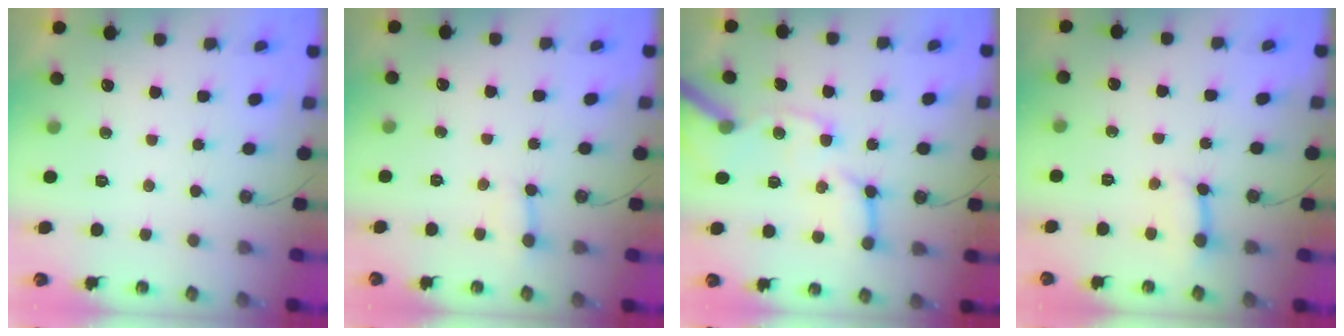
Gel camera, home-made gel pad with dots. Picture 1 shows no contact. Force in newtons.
{"total": 3.9, "press": 3.9, "slide": 0.3}
{"total": 15.3, "press": 15.2, "slide": 1.5}
{"total": 7.2, "press": 7.1, "slide": 0.9}